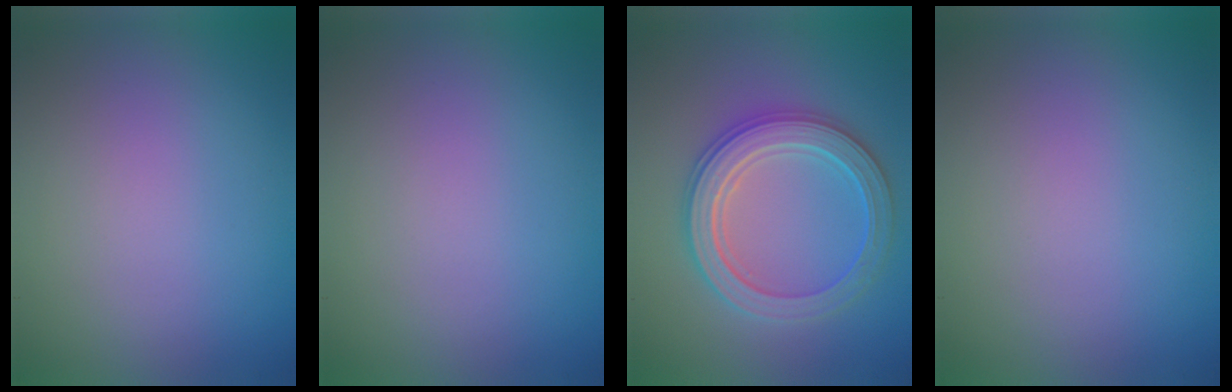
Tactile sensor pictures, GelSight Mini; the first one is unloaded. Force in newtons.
{"total": 0.0}
{"total": 5.5, "press": 5.5, "slide": 0.9}
{"total": 0.0}